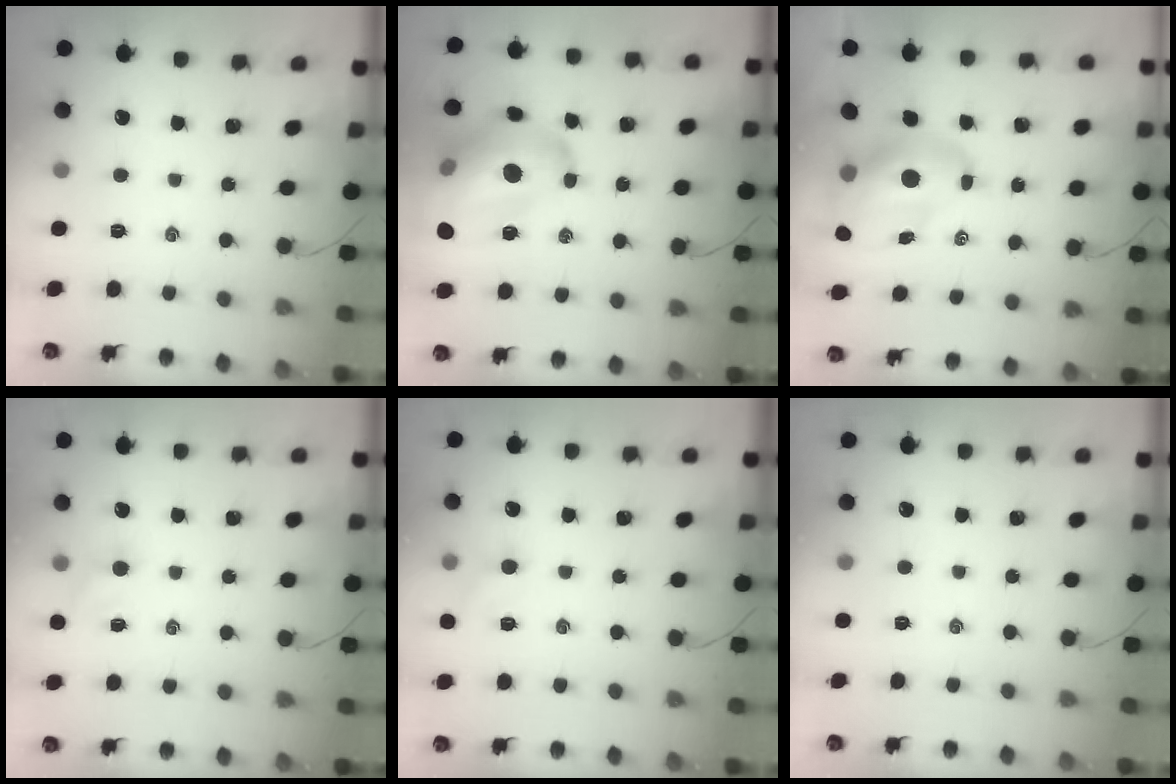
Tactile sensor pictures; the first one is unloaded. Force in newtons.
{"total": 23.9, "press": 23.4, "slide": 4.7}
{"total": 11.5, "press": 11.1, "slide": 3.1}
{"total": 3.5, "press": 3.3, "slide": 1.0}
{"total": 5.7, "press": 5.3, "slide": 2.0}
{"total": 0.0}